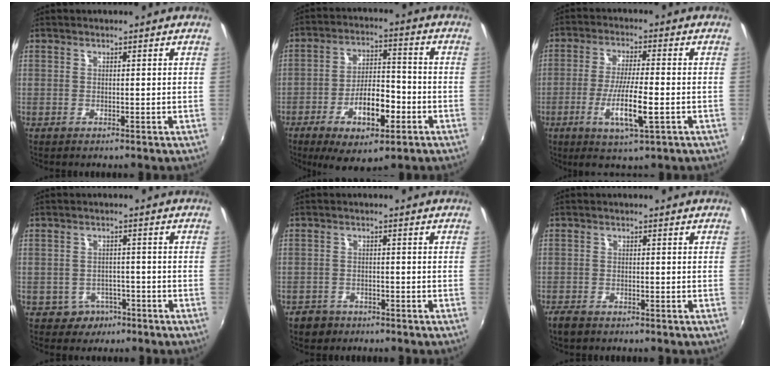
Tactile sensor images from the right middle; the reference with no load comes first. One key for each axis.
{"total": 12.9, "fx": -6.0, "fy": 4.8, "fz": 10.4, "tx": -0.191, "ty": 0.001, "tz": -0.093}
{"total": 9.0, "fx": -3.2, "fy": 0.9, "fz": 8.4, "tx": -0.160, "ty": -0.016, "tz": -0.059}
{"total": 4.0, "fx": -2.3, "fy": 3.2, "fz": 0.6, "tx": -0.025, "ty": 0.007, "tz": -0.028}
{"total": 3.5, "fx": -2.6, "fy": 2.1, "fz": 1.0, "tx": -0.035, "ty": -0.002, "tz": -0.043}
{"total": 2.9, "fx": -2.3, "fy": 1.0, "fz": 1.4, "tx": -0.037, "ty": -0.010, "tz": -0.047}